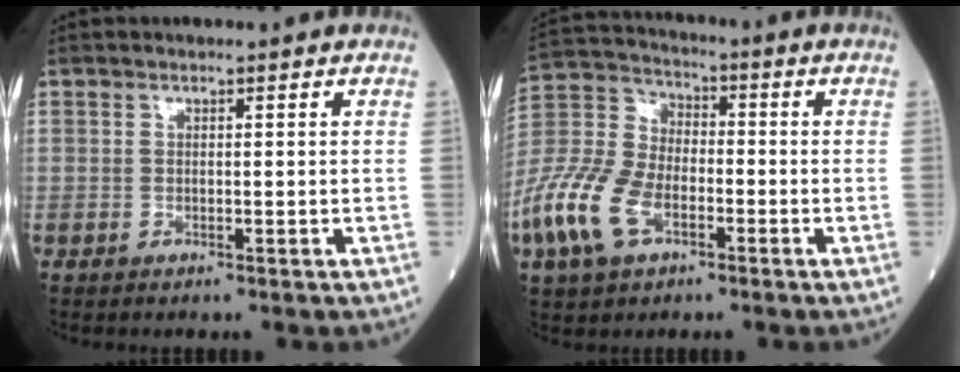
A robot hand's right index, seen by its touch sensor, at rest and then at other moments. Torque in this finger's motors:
{"motor_torque": [1.41, -0.72, 0.70, 0.20]}